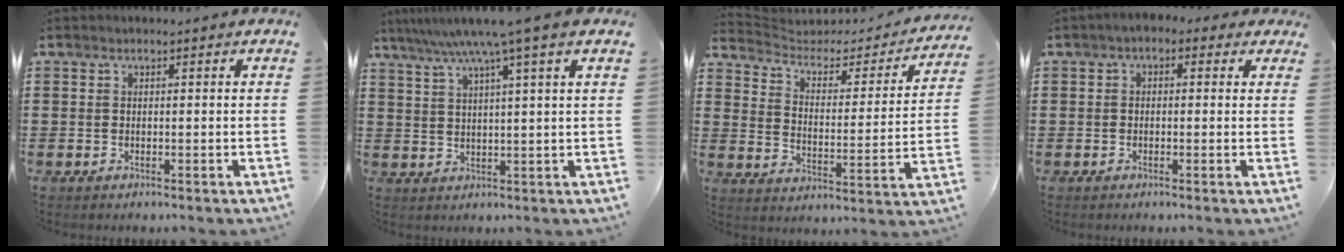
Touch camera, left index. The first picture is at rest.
{"total": 6.4, "force": [3.8, -1.0, 5.1], "torque": [-0.109, -0.014, 0.061]}
{"total": 3.1, "force": [2.3, 1.7, 1.2], "torque": [-0.042, -0.017, 0.031]}
{"total": 1.6, "force": [-0.8, 1.0, 1.0], "torque": [-0.021, 0.007, -0.018]}